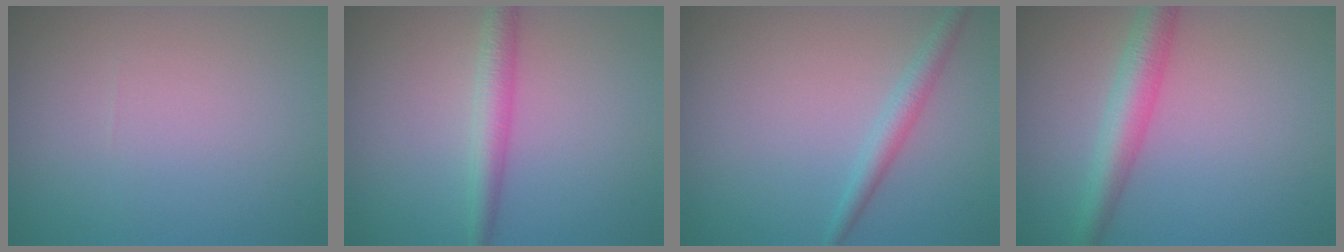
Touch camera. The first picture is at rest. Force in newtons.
{"total": 2.7, "press": 2.7, "slide": 0.1}
{"total": 2.1, "press": 2.1, "slide": 0.1}
{"total": 3.9, "press": 3.9, "slide": 0.1}